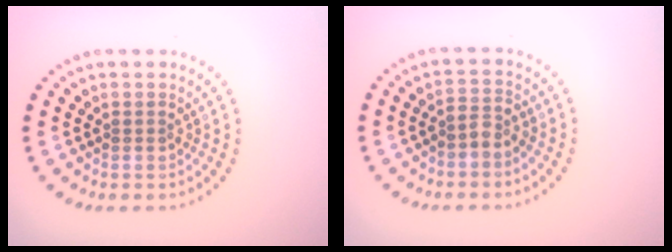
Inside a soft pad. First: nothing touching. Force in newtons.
{"total": 1.6, "press": 1.3, "slide": 1.0}